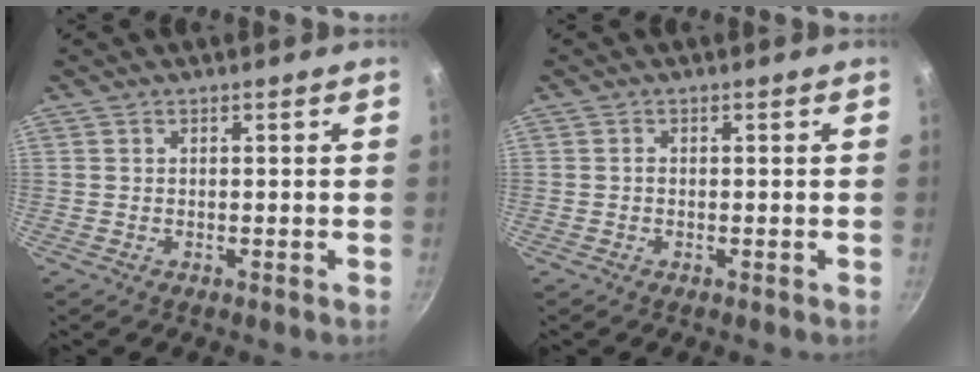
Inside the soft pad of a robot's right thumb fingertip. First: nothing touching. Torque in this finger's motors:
{"motor_torque": [0.26, 0.02, 0.42, 0.01, -0.02]}